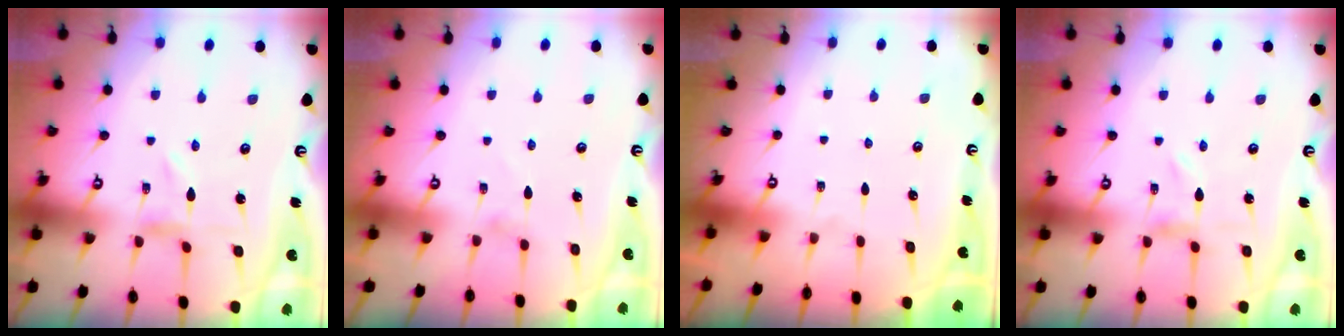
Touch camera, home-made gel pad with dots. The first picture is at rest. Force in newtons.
{"total": 0.0}
{"total": 0.0}
{"total": 0.0}